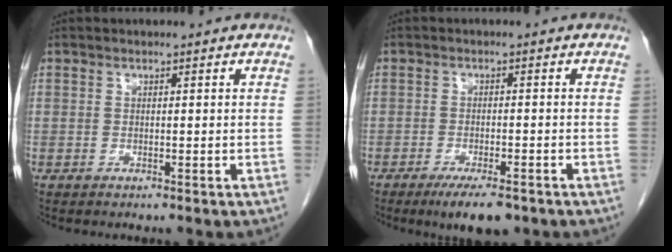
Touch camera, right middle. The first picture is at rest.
{"total": 6.0, "force": [-4.2, 1.5, 4.1], "torque": [-0.062, -0.009, -0.062]}